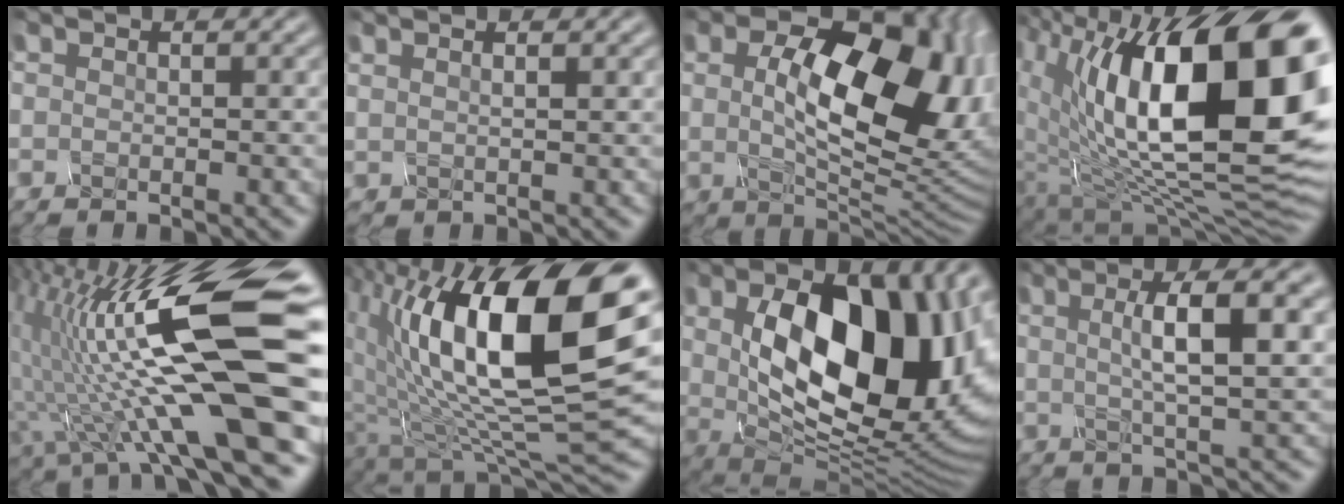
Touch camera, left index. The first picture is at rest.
{"total": 1.8, "force": [1.2, 0.8, 1.2], "torque": [0.007, 0.007, -0.002]}
{"total": 13.7, "force": [1.9, 7.3, 11.5], "torque": [-0.172, -0.002, 0.039]}
{"total": 19.4, "force": [4.1, 9.3, 16.5], "torque": [-0.253, 0.008, 0.076]}
{"total": 17.5, "force": [2.1, 4.4, 16.8], "torque": [-0.298, 0.013, 0.037]}
{"total": 17.0, "force": [3.7, 7.3, 14.9], "torque": [-0.263, 0.008, 0.059]}
{"total": 14.3, "force": [2.1, 8.2, 11.5], "torque": [-0.166, -0.022, 0.050]}
{"total": 7.1, "force": [1.1, 1.7, 6.8], "torque": [-0.092, 0.010, 0.015]}